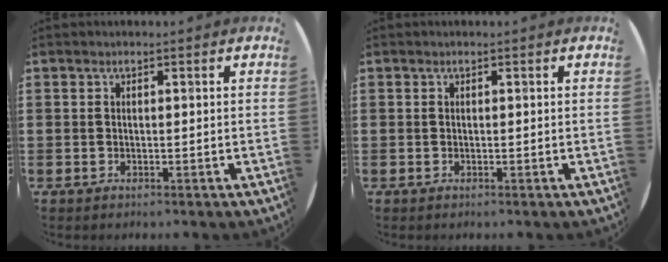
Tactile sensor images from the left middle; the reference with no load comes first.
{"total": 0.0}